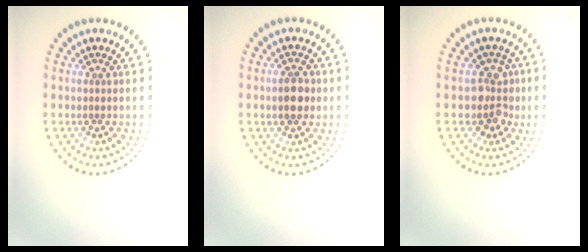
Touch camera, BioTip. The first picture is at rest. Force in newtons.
{"total": 3.4, "press": 3.4, "slide": 0.2}
{"total": 3.1, "press": 2.7, "slide": 1.5}